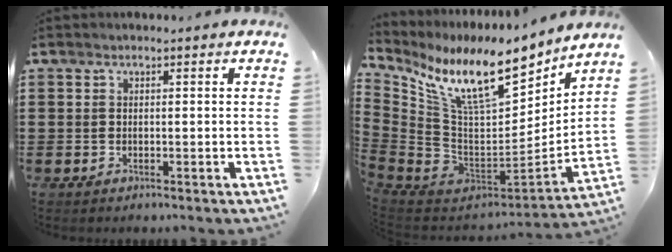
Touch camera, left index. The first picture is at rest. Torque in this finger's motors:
{"motor_torque": [2.14, 0.00, 0.86, 0.21]}